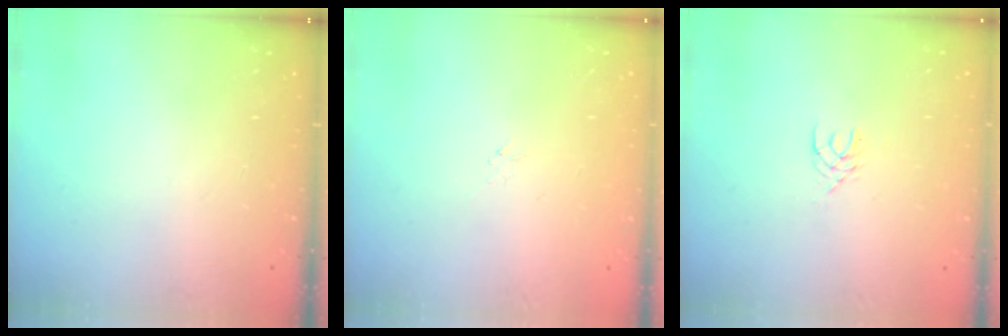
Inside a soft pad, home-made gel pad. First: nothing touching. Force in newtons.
{"total": 0.9, "press": 0.8, "slide": 0.4}
{"total": 2.9, "press": 2.9, "slide": 0.4}